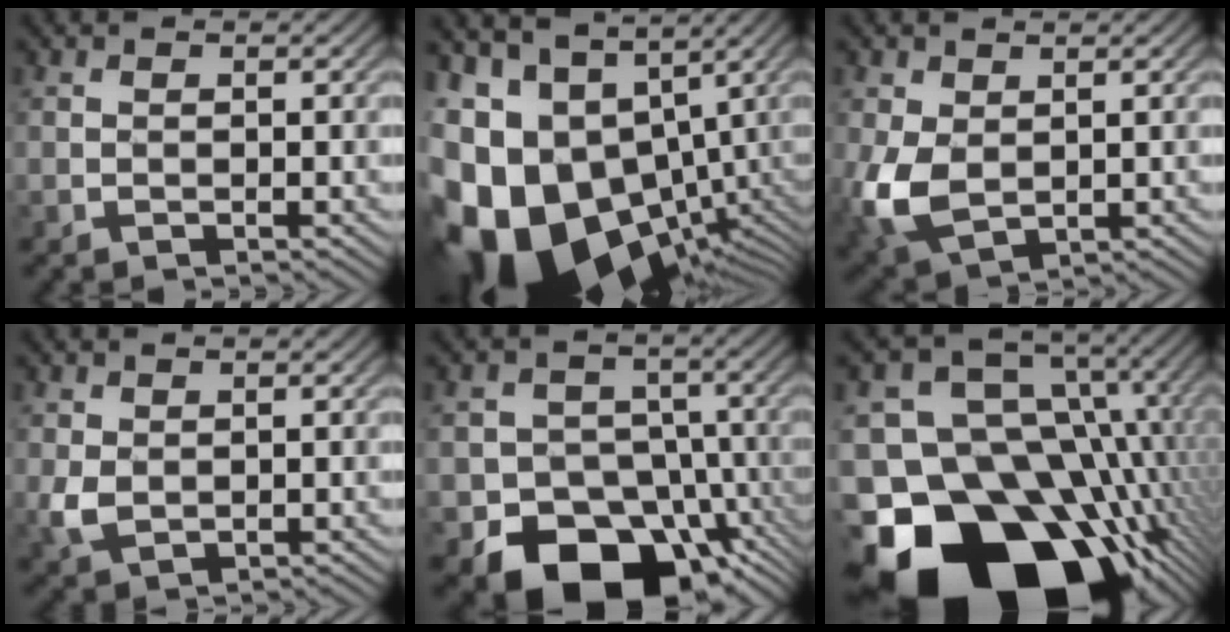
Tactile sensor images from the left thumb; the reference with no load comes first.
{"total": 17.3, "force": [-5.5, 11.3, 11.9], "torque": [-0.236, -0.028, -0.088]}
{"total": 7.0, "force": [-0.1, 4.9, 4.9], "torque": [-0.148, -0.001, -0.003]}
{"total": 2.7, "force": [0.0, 2.1, 1.6], "torque": [-0.054, -0.002, 0.002]}
{"total": 12.7, "force": [-7.3, 8.7, 5.7], "torque": [-0.069, -0.031, -0.132]}
{"total": 21.6, "force": [-12.1, 13.6, 11.6], "torque": [-0.213, -0.024, -0.172]}